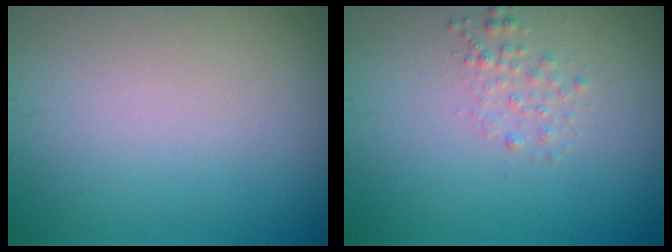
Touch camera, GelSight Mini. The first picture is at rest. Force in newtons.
{"total": 1.3, "press": 1.3, "slide": 0.1}